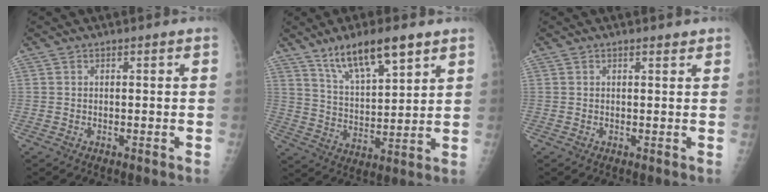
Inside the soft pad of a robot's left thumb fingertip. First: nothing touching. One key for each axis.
{"total": 13.1, "fx": 8.7, "fy": 3.9, "fz": 8.9, "tx": -0.136, "ty": -0.042, "tz": 0.162}
{"total": 1.3, "fx": 1.0, "fy": 0.4, "fz": 0.7, "tx": -0.008, "ty": -0.006, "tz": 0.015}